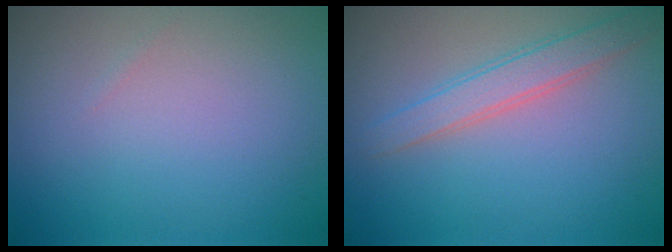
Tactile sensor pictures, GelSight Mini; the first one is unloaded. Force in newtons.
{"total": 2.5, "press": 2.5, "slide": 0.1}